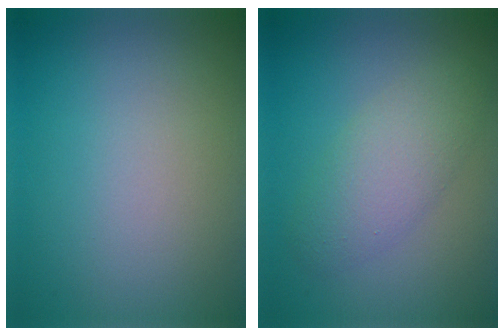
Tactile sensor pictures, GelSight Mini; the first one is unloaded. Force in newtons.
{"total": 3.8, "press": 3.8, "slide": 0.0}